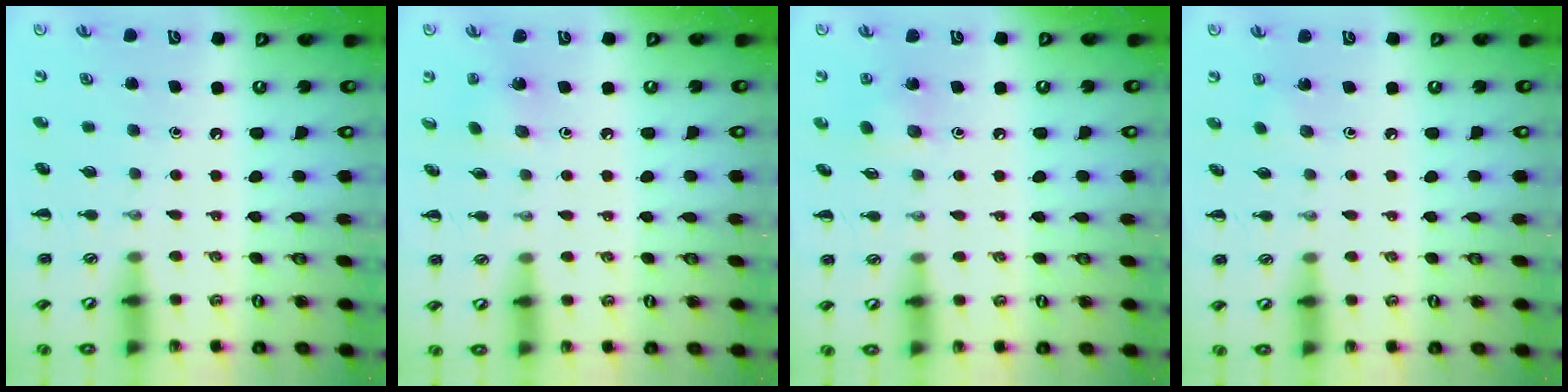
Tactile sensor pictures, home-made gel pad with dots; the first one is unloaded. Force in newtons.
{"total": 1.6, "press": 1.5, "slide": 0.6}
{"total": 5.6, "press": 5.5, "slide": 1.0}
{"total": 1.4, "press": 1.3, "slide": 0.5}